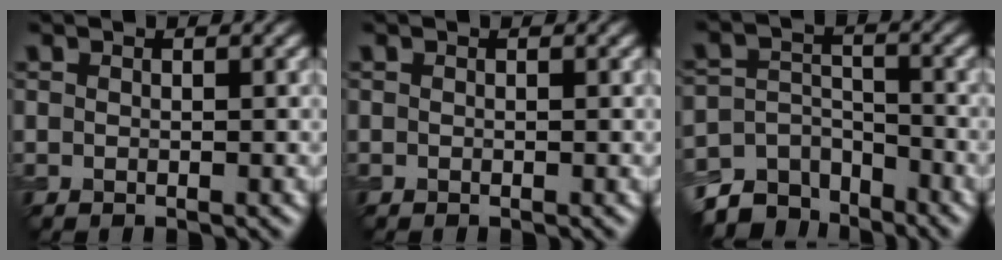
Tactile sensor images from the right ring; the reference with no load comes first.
{"total": 0.0}
{"total": 6.3, "force": [-5.0, 3.3, 1.7], "torque": [-0.020, -0.009, -0.092]}